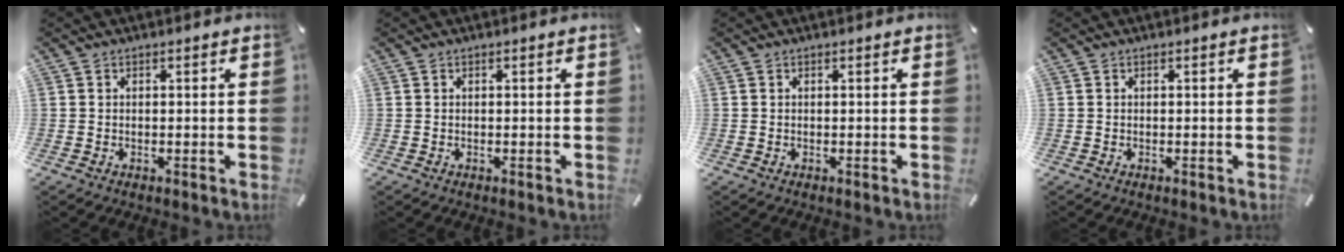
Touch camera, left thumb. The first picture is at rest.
{"total": 0.0}
{"total": 0.0}
{"total": 0.0}